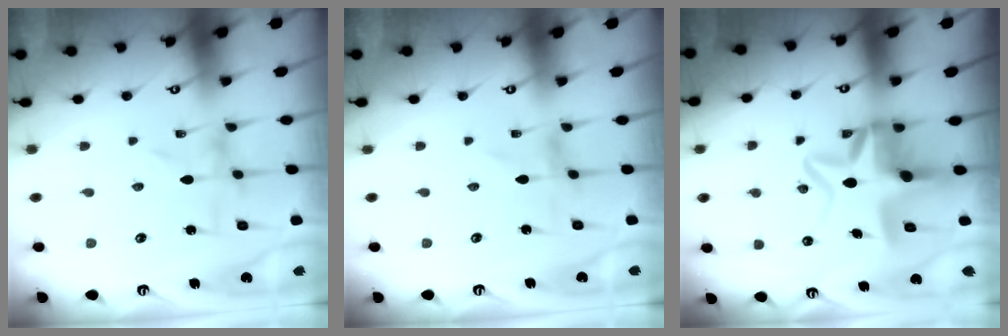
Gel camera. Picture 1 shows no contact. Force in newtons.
{"total": 0.0}
{"total": 10.9, "press": 10.4, "slide": 3.1}